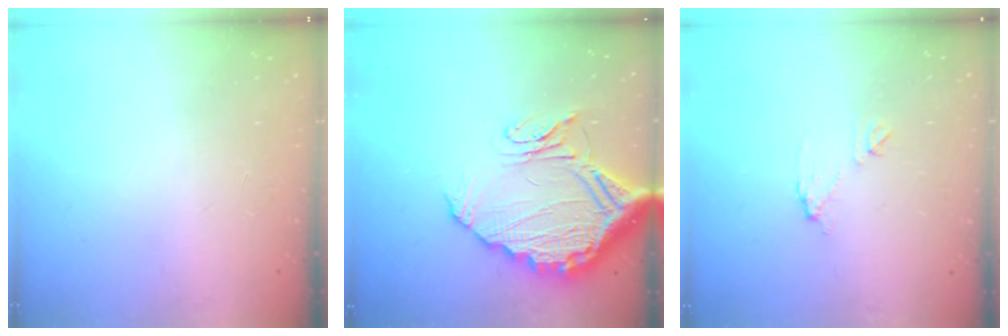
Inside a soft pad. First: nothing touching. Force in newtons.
{"total": 17.9, "press": 17.8, "slide": 1.5}
{"total": 6.2, "press": 6.2, "slide": 0.2}